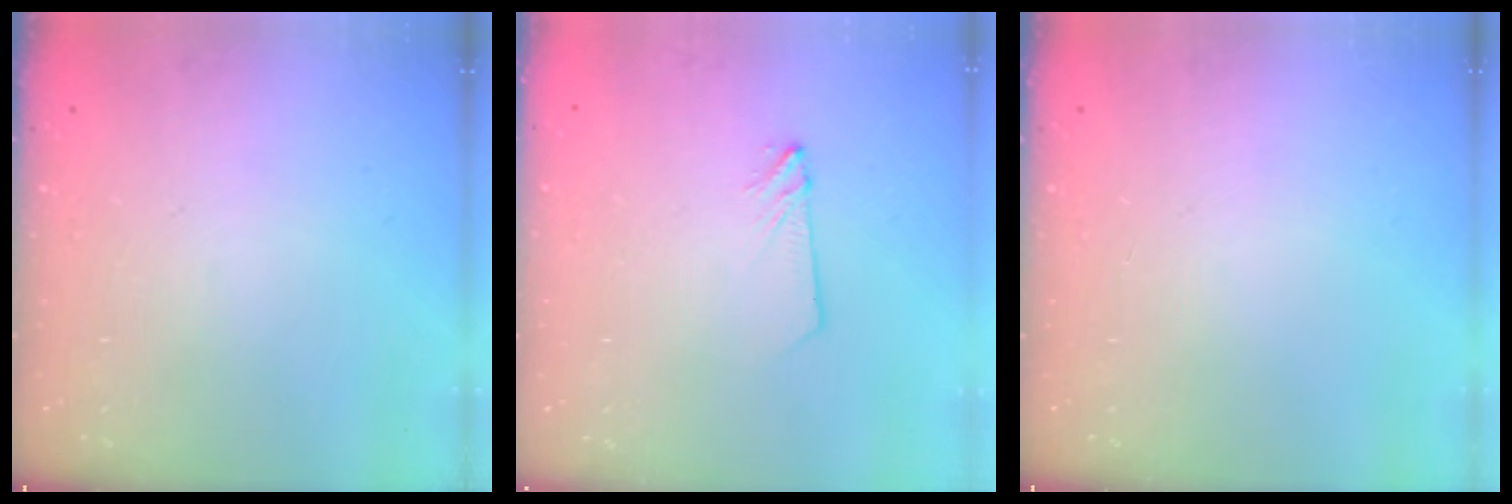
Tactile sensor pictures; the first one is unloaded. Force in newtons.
{"total": 2.8, "press": 2.8, "slide": 0.3}
{"total": 0.0}